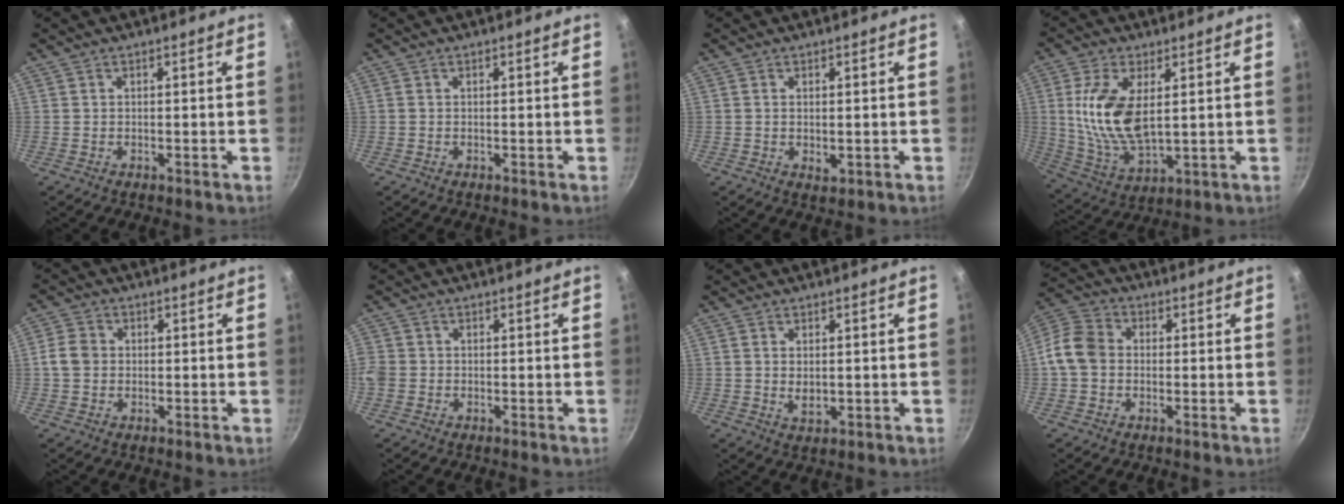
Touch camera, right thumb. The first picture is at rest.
{"total": 0.0}
{"total": 1.8, "force": [0.1, 1.1, 1.4], "torque": [-0.023, -0.006, 0.004]}
{"total": 13.9, "force": [2.5, 7.0, 11.8], "torque": [-0.230, -0.017, 0.057]}
{"total": 4.5, "force": [-0.1, 3.9, 2.4], "torque": [-0.032, 0.009, -0.009]}
{"total": 3.8, "force": [-1.0, 3.3, 1.7], "torque": [-0.035, 0.003, -0.025]}
{"total": 3.1, "force": [0.2, 1.9, 2.4], "torque": [-0.042, -0.006, 0.008]}
{"total": 8.5, "force": [-0.5, 6.9, 4.9], "torque": [-0.072, 0.021, -0.031]}